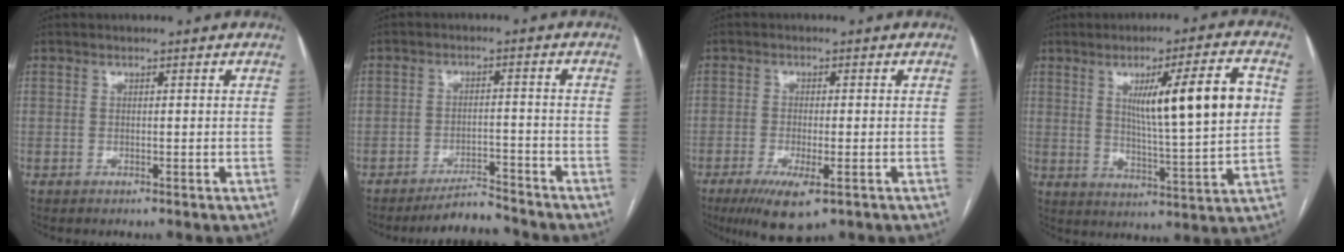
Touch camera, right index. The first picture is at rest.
{"total": 5.0, "force": [-5.0, 0.7, 0.5], "torque": [-0.005, -0.002, -0.082]}
{"total": 7.2, "force": [-3.9, 1.7, 5.8], "torque": [-0.105, -0.018, -0.062]}
{"total": 14.4, "force": [3.5, 0.5, 14.0], "torque": [-0.216, 0.000, 0.056]}